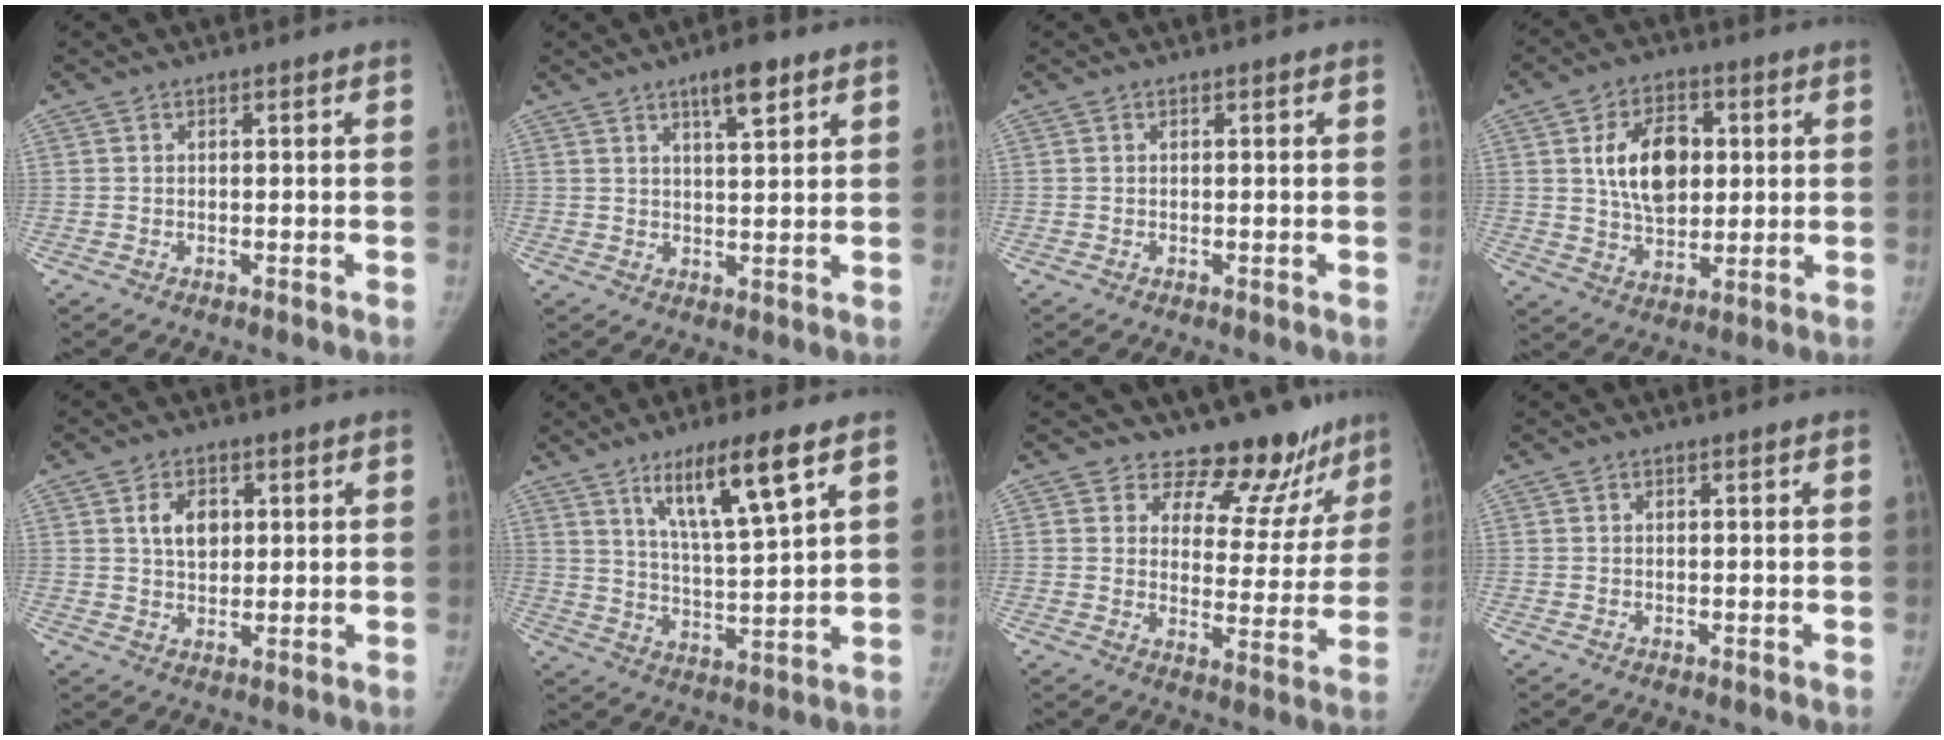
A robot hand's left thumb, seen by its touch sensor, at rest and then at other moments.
{"total": 6.2, "force": [3.8, 1.6, 4.6], "torque": [-0.063, -0.016, 0.058]}
{"total": 0.0}
{"total": 12.9, "force": [2.6, 8.6, 9.3], "torque": [-0.119, -0.005, 0.045]}
{"total": 5.7, "force": [1.7, 4.0, 3.7], "torque": [-0.039, -0.008, 0.029]}
{"total": 12.4, "force": [7.0, 1.7, 10.1], "torque": [-0.174, -0.039, 0.127]}
{"total": 13.7, "force": [12.0, 6.2, 2.5], "torque": [0.029, -0.096, 0.145]}
{"total": 0.0}